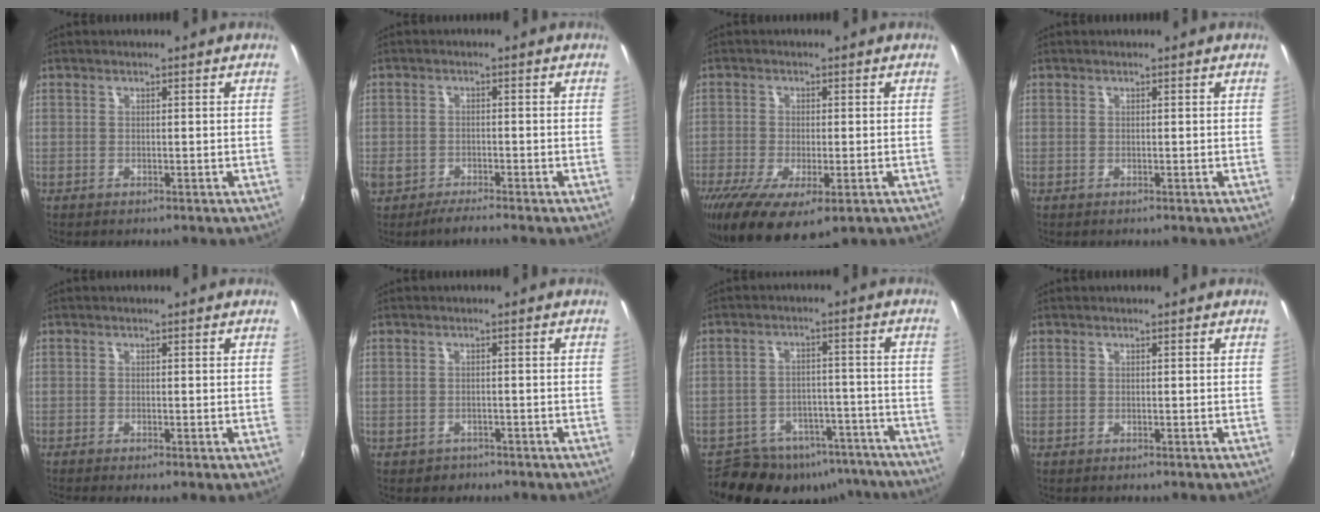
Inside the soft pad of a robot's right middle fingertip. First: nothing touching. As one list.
[{"total": 3.3, "force": [-2.7, 1.1, 1.6], "torque": [-0.046, -0.015, -0.057]}, {"total": 11.9, "force": [-6.6, 4.0, 9.0], "torque": [-0.185, -0.052, -0.104]}, {"total": 0.0}, {"total": 1.0, "force": [-0.3, -0.6, 0.7], "torque": [-0.010, -0.005, -0.008]}, {"total": 1.6, "force": [-1.1, 1.2, 0.1], "torque": [-0.006, -0.001, -0.016]}, {"total": 16.2, "force": [-12.7, 8.5, 5.3], "torque": [-0.115, 0.016, -0.158]}, {"total": 0.0}]